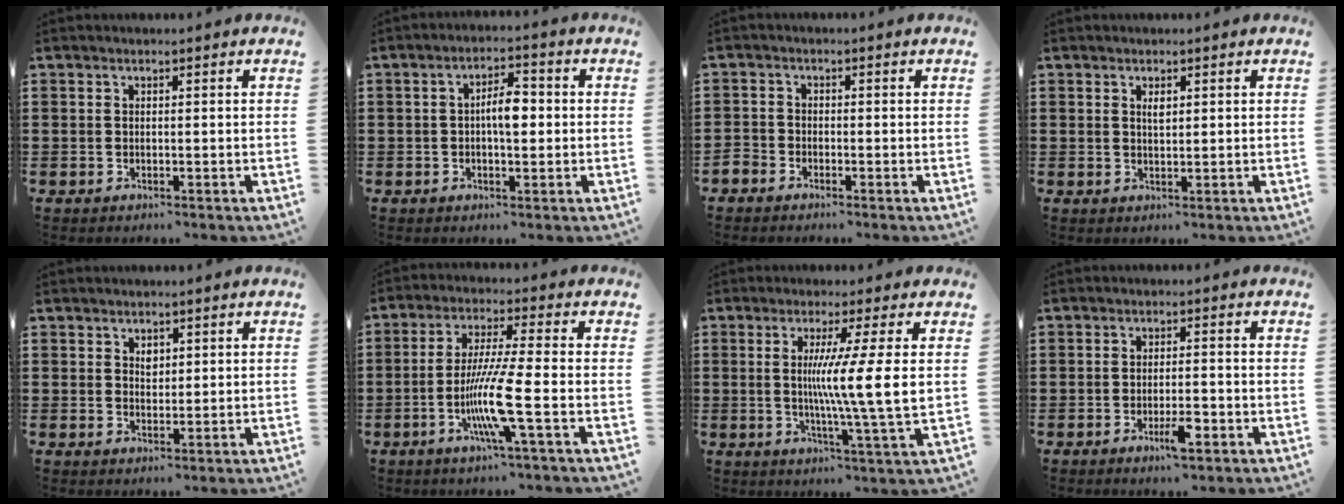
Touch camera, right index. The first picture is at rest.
{"total": 4.5, "force": [0.0, 1.8, 4.2], "torque": [-0.069, 0.003, -0.005]}
{"total": 1.9, "force": [-1.7, 0.9, -0.1], "torque": [-0.004, 0.002, -0.039]}
{"total": 1.4, "force": [0.6, 0.5, 1.2], "torque": [-0.025, 0.004, 0.009]}
{"total": 1.6, "force": [0.8, 1.1, 0.8], "torque": [-0.010, 0.001, 0.014]}
{"total": 9.6, "force": [-3.1, 0.2, 9.1], "torque": [-0.185, -0.018, -0.064]}
{"total": 9.1, "force": [1.0, -1.1, 8.9], "torque": [-0.165, -0.011, 0.010]}
{"total": 4.0, "force": [-2.0, 0.9, 3.4], "torque": [-0.066, -0.004, -0.038]}